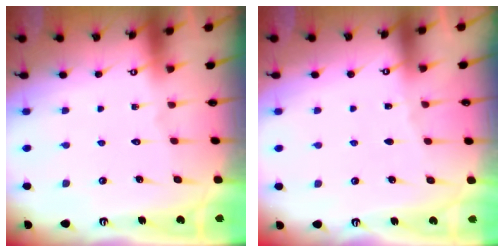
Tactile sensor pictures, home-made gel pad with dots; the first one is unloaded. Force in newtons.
{"total": 2.1, "press": 2.1, "slide": 0.4}